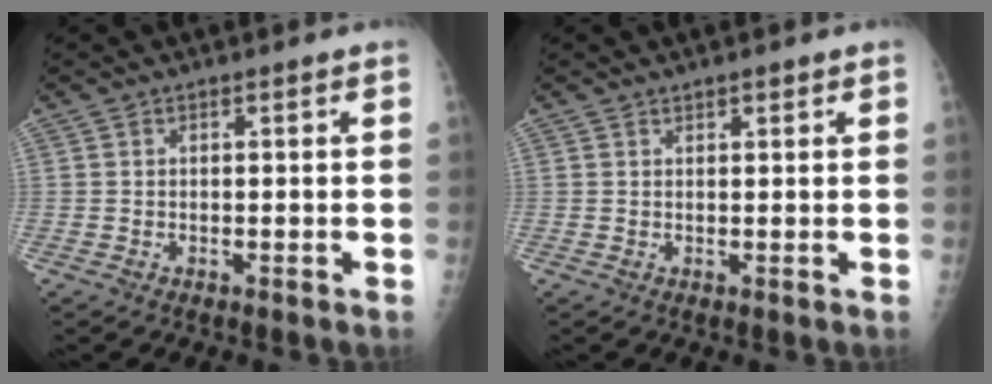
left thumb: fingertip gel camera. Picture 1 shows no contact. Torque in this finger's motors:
{"motor_torque": [-0.18, -0.01, 0.05, 0.07, -0.01]}